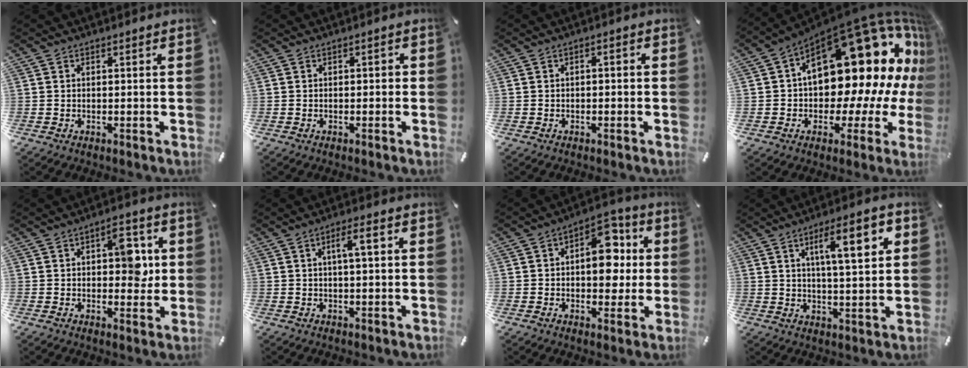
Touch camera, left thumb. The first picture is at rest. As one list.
[{"total": 1.0, "force": [-0.5, 0.6, 0.7], "torque": [-0.014, 0.003, -0.012]}, {"total": 1.4, "force": [-1.0, 0.5, 0.8], "torque": [-0.015, 0.006, -0.021]}, {"total": 27.4, "force": [8.8, 14.2, 21.7], "torque": [-0.314, -0.089, 0.162]}, {"total": 8.2, "force": [1.6, 4.8, 6.5], "torque": [-0.070, -0.008, 0.019]}, {"total": 5.0, "force": [1.1, 1.0, 4.8], "torque": [-0.085, 0.003, 0.013]}, {"total": 12.6, "force": [1.5, 8.1, 9.5], "torque": [-0.115, -0.005, 0.024]}, {"total": 12.7, "force": [4.8, 3.2, 11.3], "torque": [-0.175, -0.006, 0.068]}]